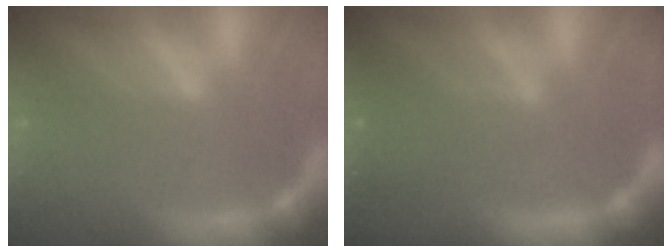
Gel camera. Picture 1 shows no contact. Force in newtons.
{"total": 3.4}